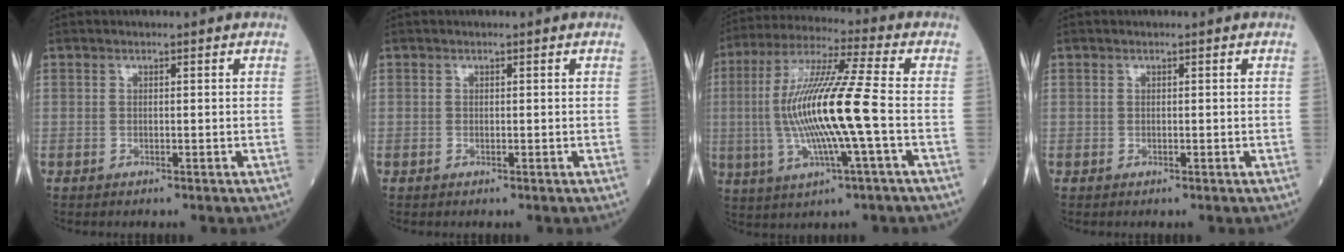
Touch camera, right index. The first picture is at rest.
{"total": 0.0}
{"total": 15.3, "force": [-1.5, 0.0, 15.3], "torque": [-0.309, 0.006, -0.031]}
{"total": 0.0}